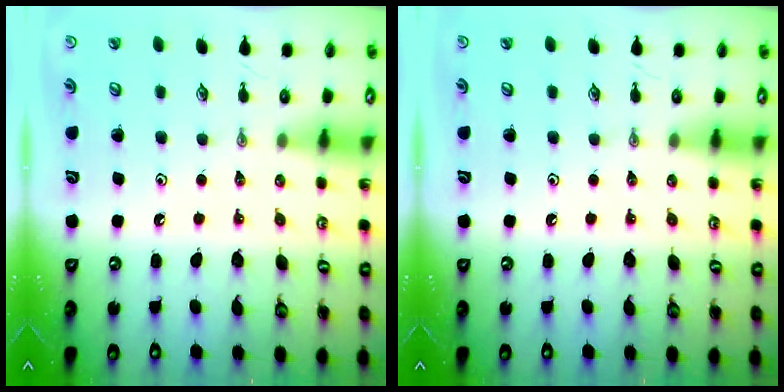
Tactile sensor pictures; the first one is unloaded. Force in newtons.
{"total": 0.0}